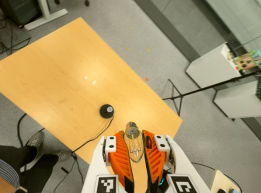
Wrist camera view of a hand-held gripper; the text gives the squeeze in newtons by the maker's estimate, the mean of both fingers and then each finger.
{"total": 20.8, "left": 25.6, "right": 16.0}